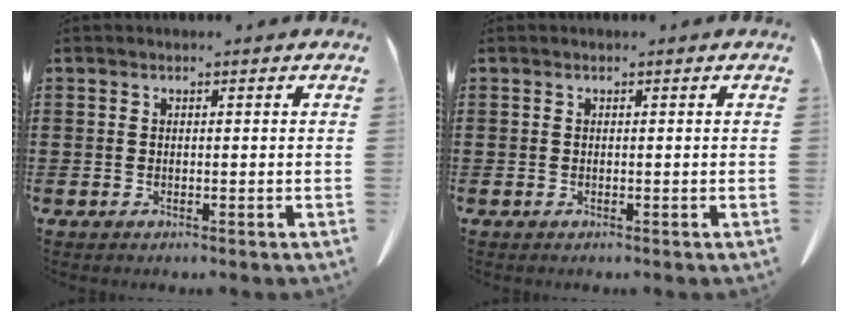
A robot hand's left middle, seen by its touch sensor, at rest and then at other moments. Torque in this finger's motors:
{"motor_torque": [-0.09, -0.62, 0.04, 0.01]}